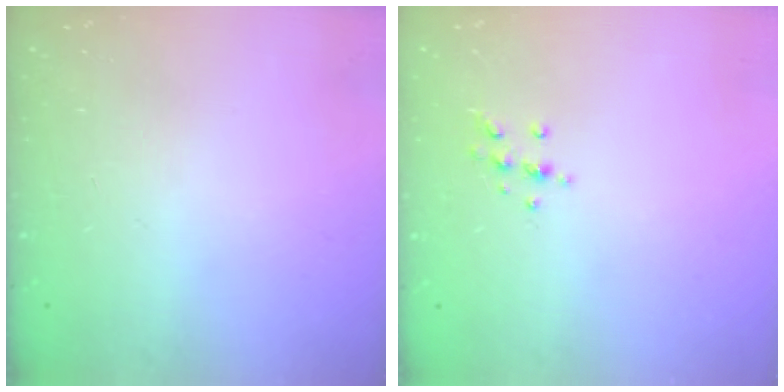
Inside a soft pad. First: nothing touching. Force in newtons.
{"total": 7.0, "press": 6.9, "slide": 0.7}